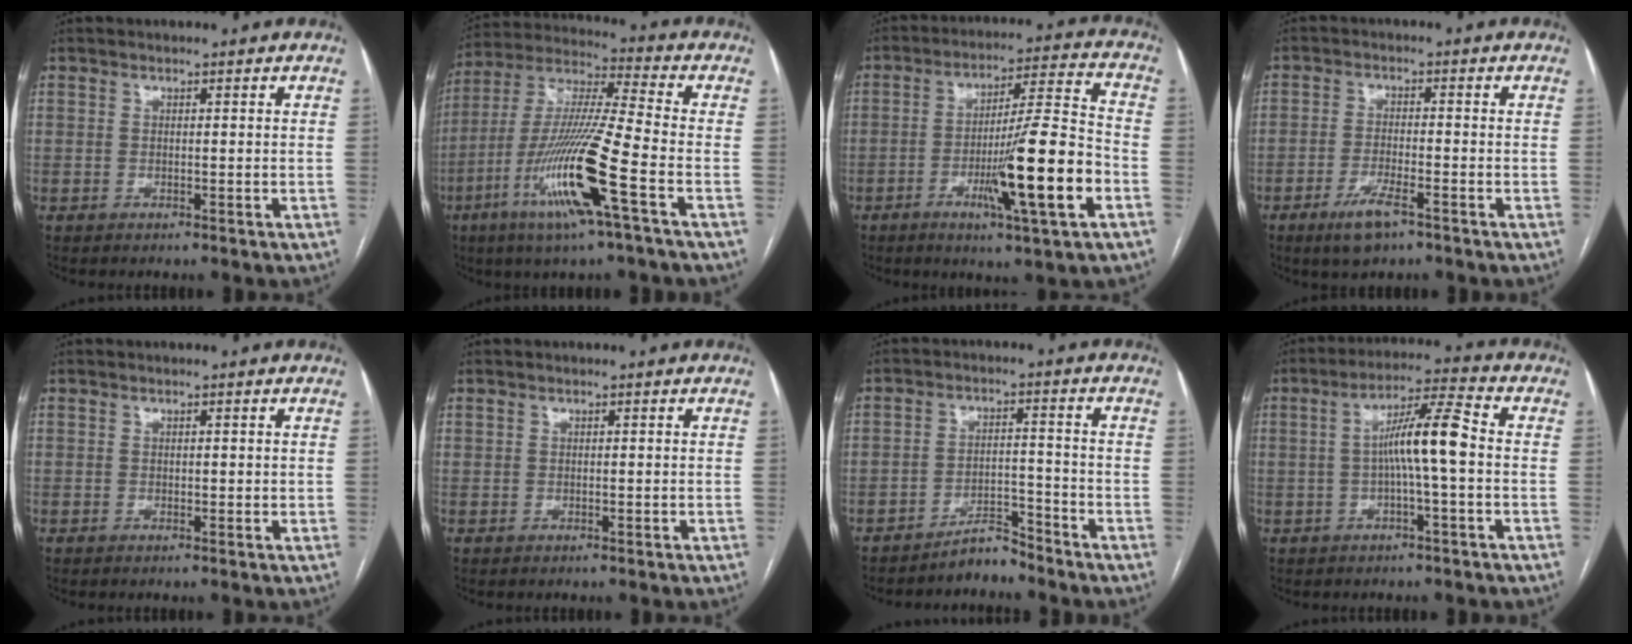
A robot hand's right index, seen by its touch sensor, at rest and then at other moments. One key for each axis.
{"total": 17.0, "fx": -6.9, "fy": -0.1, "fz": 15.6, "tx": -0.321, "ty": -0.019, "tz": -0.133}
{"total": 15.6, "fx": -5.2, "fy": 0.1, "fz": 14.7, "tx": -0.240, "ty": -0.008, "tz": -0.084}
{"total": 5.4, "fx": -3.3, "fy": 1.3, "fz": 4.0, "tx": -0.081, "ty": -0.006, "tz": -0.057}
{"total": 0.7, "fx": 0.1, "fy": 0.4, "fz": 0.6, "tx": -0.005, "ty": 0.000, "tz": 0.002}
{"total": 0.0}
{"total": 4.0, "fx": -3.9, "fy": 0.9, "fz": 0.6, "tx": -0.004, "ty": -0.003, "tz": -0.069}
{"total": 8.4, "fx": -0.4, "fy": 0.1, "fz": 8.4, "tx": -0.150, "ty": 0.020, "tz": -0.010}